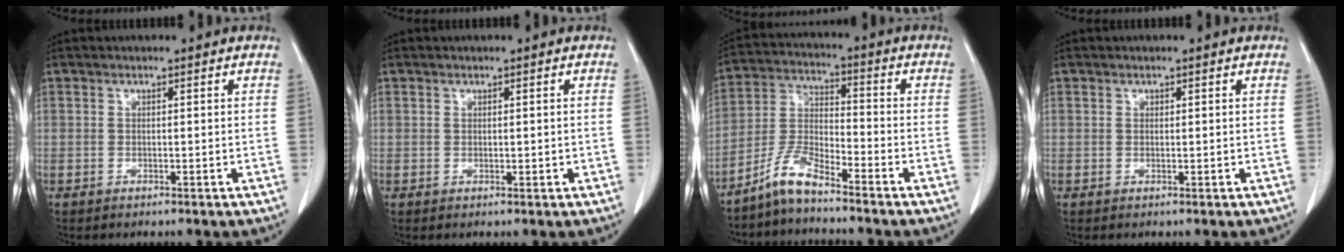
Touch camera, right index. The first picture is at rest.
{"total": 0.5, "force": [0.0, 0.2, 0.5], "torque": [-0.010, -0.002, 0.003]}
{"total": 6.4, "force": [-5.5, 0.7, 3.1], "torque": [-0.074, -0.004, -0.113]}
{"total": 0.0}